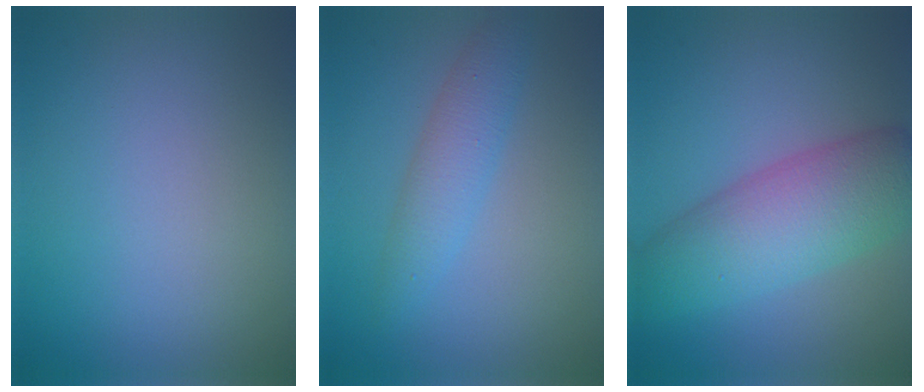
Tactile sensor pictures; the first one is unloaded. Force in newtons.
{"total": 2.9, "press": 2.9, "slide": 0.1}
{"total": 7.9, "press": 7.9, "slide": 0.1}